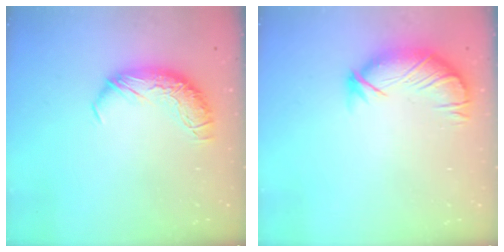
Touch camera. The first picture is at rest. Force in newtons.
{"total": 3.9, "press": 3.3, "slide": 2.0}